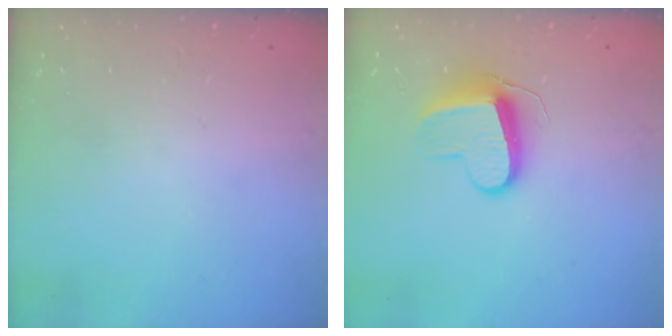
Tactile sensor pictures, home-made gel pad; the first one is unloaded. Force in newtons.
{"total": 9.4, "press": 9.4, "slide": 0.2}